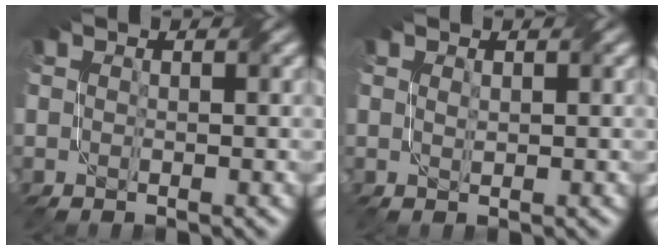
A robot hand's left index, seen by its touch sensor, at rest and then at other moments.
{"total": 0.5, "force": [0.3, 0.2, 0.4], "torque": [-0.009, 0.000, 0.008]}